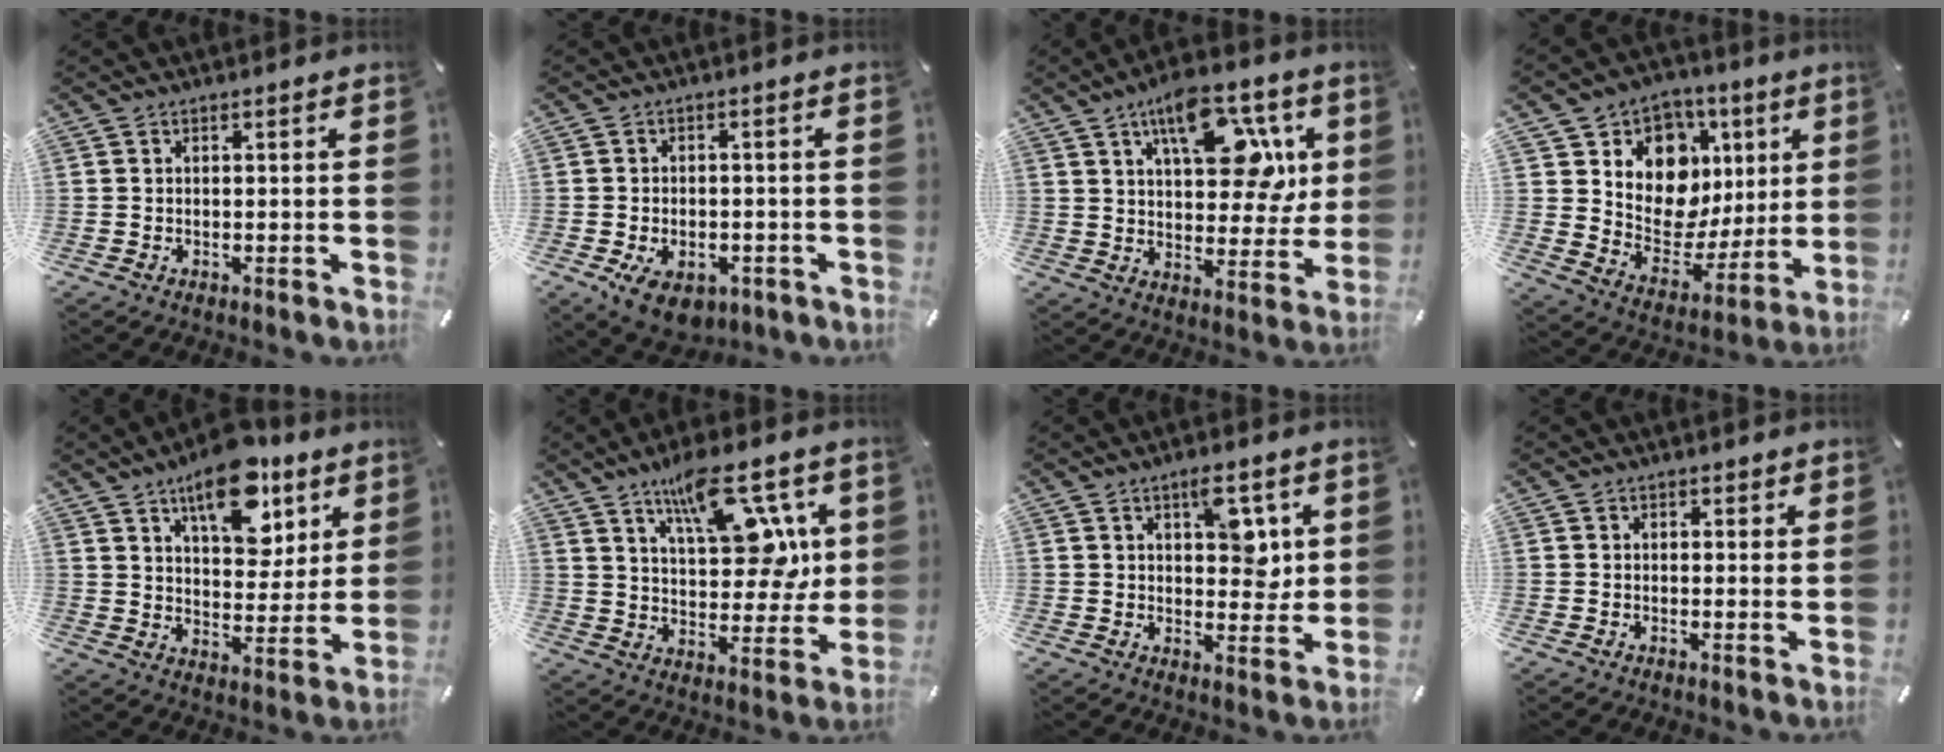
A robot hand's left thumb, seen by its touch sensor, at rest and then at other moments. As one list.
[{"total": 7.0, "force": [-2.9, 4.8, 4.2], "torque": [-0.075, 0.008, -0.048]}, {"total": 17.7, "force": [7.8, 9.4, 12.8], "torque": [-0.178, -0.023, 0.131]}, {"total": 13.7, "force": [4.2, 11.5, 6.2], "torque": [-0.089, -0.038, 0.082]}, {"total": 16.8, "force": [10.7, 8.8, 9.6], "torque": [-0.123, -0.059, 0.180]}, {"total": 18.0, "force": [9.7, 8.8, 12.3], "torque": [-0.180, -0.043, 0.165]}, {"total": 8.8, "force": [3.6, 4.9, 6.3], "torque": [-0.070, -0.015, 0.056]}, {"total": 1.4, "force": [1.0, 0.9, 0.4], "torque": [0.001, -0.003, 0.018]}]